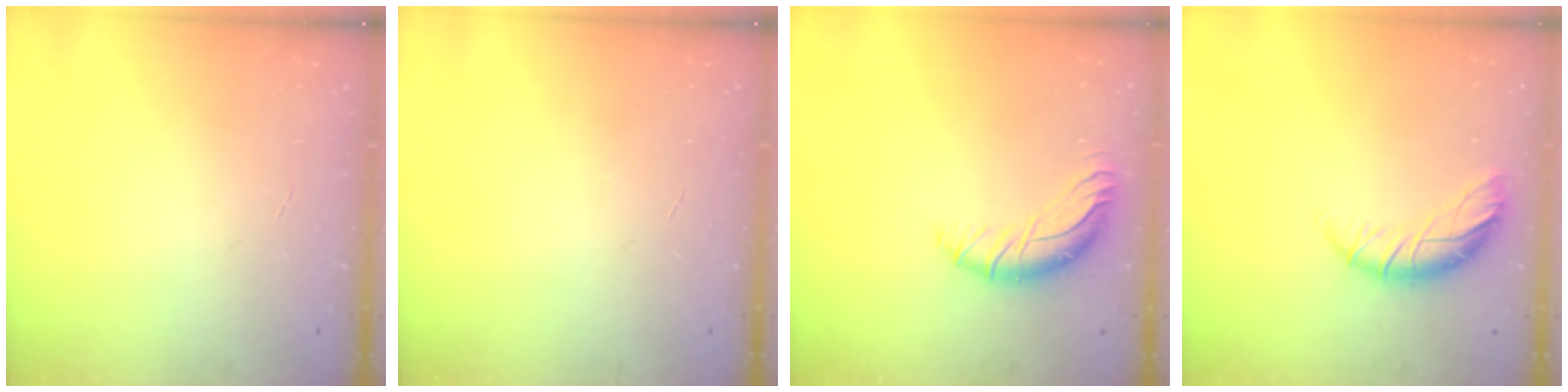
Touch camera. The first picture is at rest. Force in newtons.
{"total": 0.0}
{"total": 10.9, "press": 10.6, "slide": 2.6}
{"total": 10.0, "press": 9.9, "slide": 1.6}